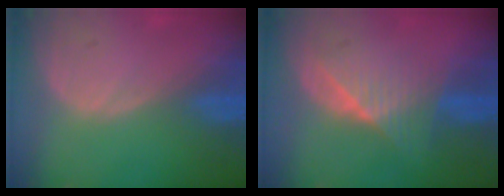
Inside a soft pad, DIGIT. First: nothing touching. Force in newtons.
{"total": 6.4, "press": 6.0, "slide": 2.2}